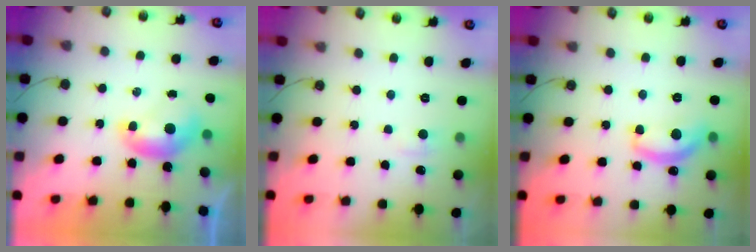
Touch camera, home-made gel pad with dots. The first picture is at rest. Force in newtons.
{"total": 2.1, "press": 2.0, "slide": 0.5}
{"total": 8.7, "press": 8.6, "slide": 0.9}